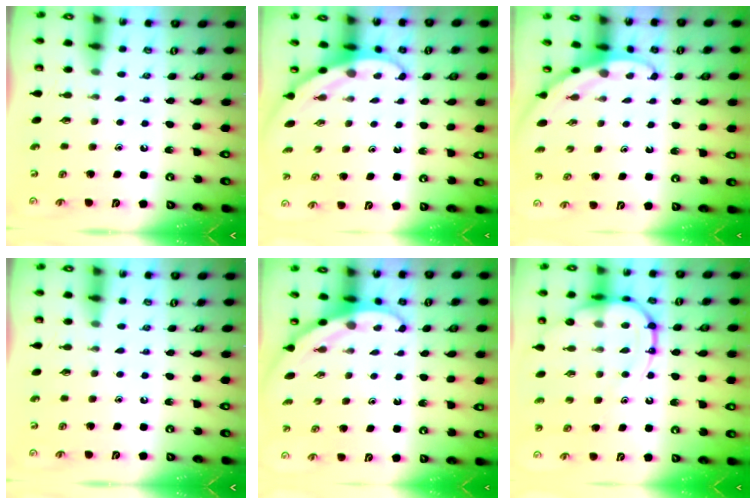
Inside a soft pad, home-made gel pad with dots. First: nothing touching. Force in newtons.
{"total": 3.0, "press": 3.0, "slide": 0.1}
{"total": 3.3, "press": 3.3, "slide": 0.1}
{"total": 0.0}
{"total": 3.0, "press": 3.0, "slide": 0.1}
{"total": 14.5, "press": 14.4, "slide": 1.2}